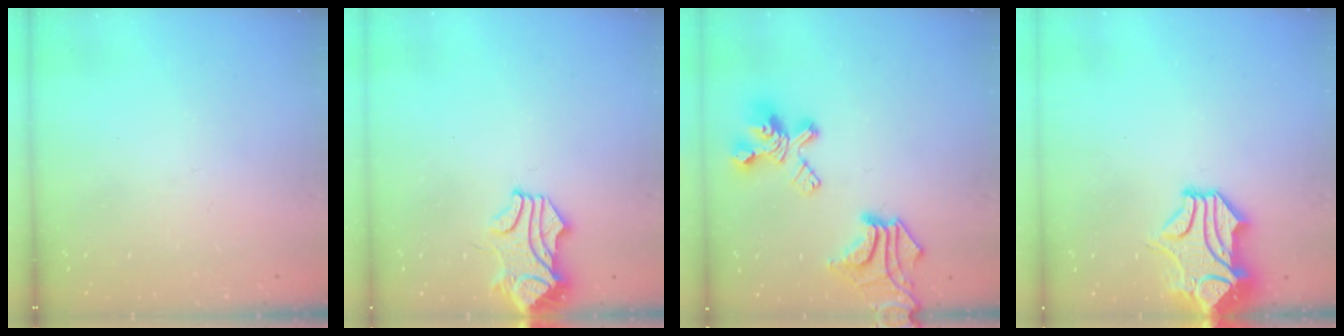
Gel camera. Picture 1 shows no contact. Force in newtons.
{"total": 1.4, "press": 1.4, "slide": 0.3}
{"total": 11.7, "press": 11.5, "slide": 2.2}
{"total": 3.3, "press": 3.0, "slide": 1.4}